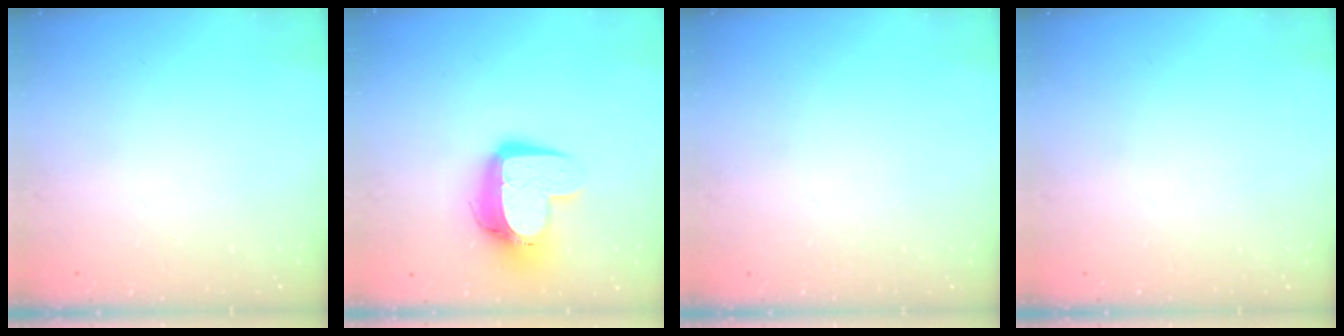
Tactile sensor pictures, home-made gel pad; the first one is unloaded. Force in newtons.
{"total": 12.9, "press": 12.9, "slide": 1.1}
{"total": 0.0}
{"total": 0.0}